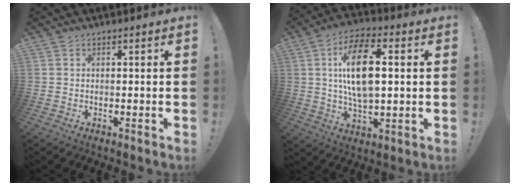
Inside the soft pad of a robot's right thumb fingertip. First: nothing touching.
{"total": 16.4, "force": [2.7, 8.5, 13.8], "torque": [-0.240, 0.004, 0.043]}